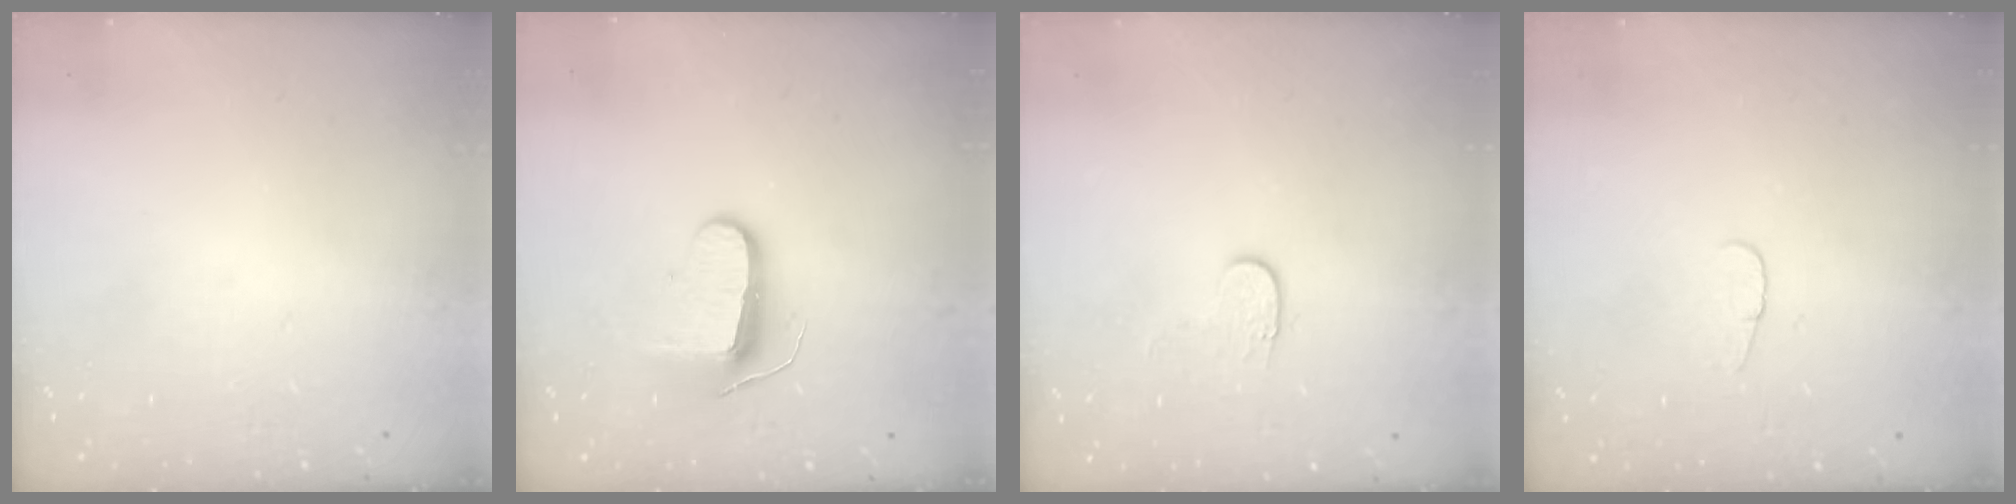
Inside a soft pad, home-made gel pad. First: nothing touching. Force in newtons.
{"total": 9.1, "press": 9.1, "slide": 0.3}
{"total": 4.3, "press": 4.3, "slide": 0.5}
{"total": 3.6, "press": 3.6, "slide": 0.4}